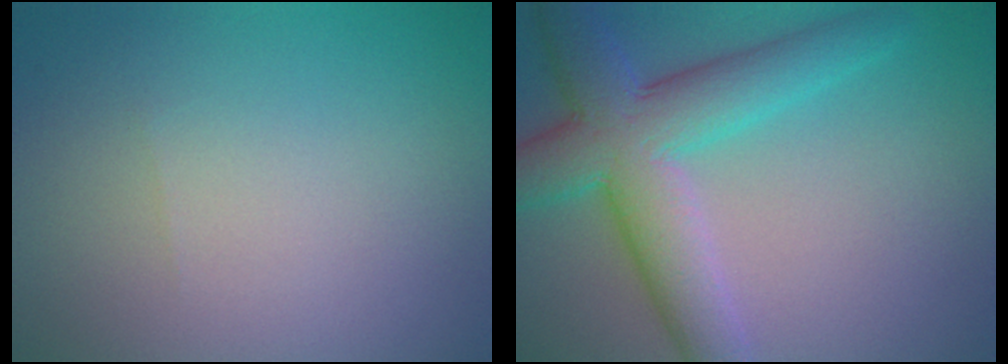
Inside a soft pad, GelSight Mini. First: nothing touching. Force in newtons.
{"total": 7.9, "press": 7.9, "slide": 0.2}